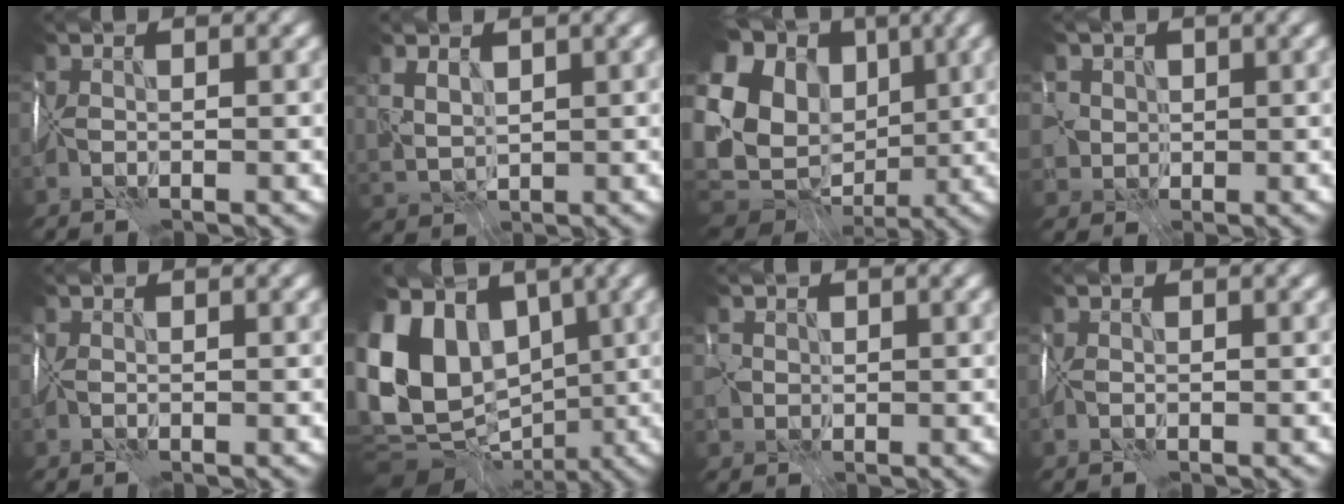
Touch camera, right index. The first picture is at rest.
{"total": 3.1, "force": [1.9, 2.0, 1.6], "torque": [-0.033, 0.001, 0.047]}
{"total": 16.2, "force": [2.1, 13.0, 9.5], "torque": [-0.194, 0.002, 0.051]}
{"total": 2.2, "force": [0.5, 2.1, 0.2], "torque": [0.000, 0.004, 0.017]}
{"total": 0.0}
{"total": 10.7, "force": [2.2, 8.5, 6.2], "torque": [-0.122, -0.002, 0.035]}
{"total": 1.1, "force": [0.4, 1.0, -0.2], "torque": [0.005, 0.003, 0.012]}
{"total": 0.0}